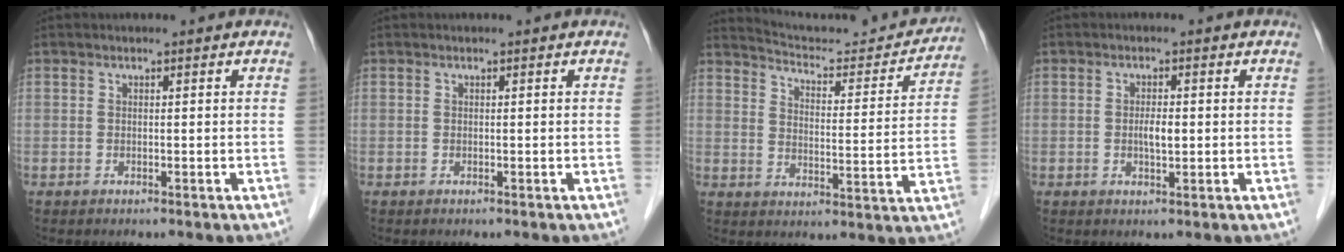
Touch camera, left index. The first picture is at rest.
{"total": 0.0}
{"total": 16.5, "force": [16.2, 1.2, 3.1], "torque": [-0.043, -0.046, 0.212]}
{"total": 2.2, "force": [0.0, 0.7, 2.1], "torque": [-0.041, 0.000, 0.001]}